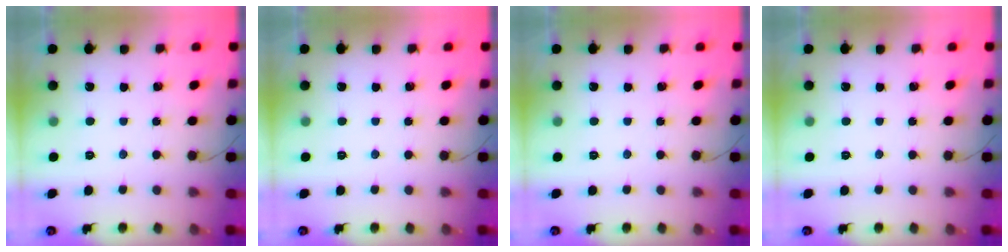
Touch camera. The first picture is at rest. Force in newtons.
{"total": 0.0}
{"total": 0.0}
{"total": 0.0}